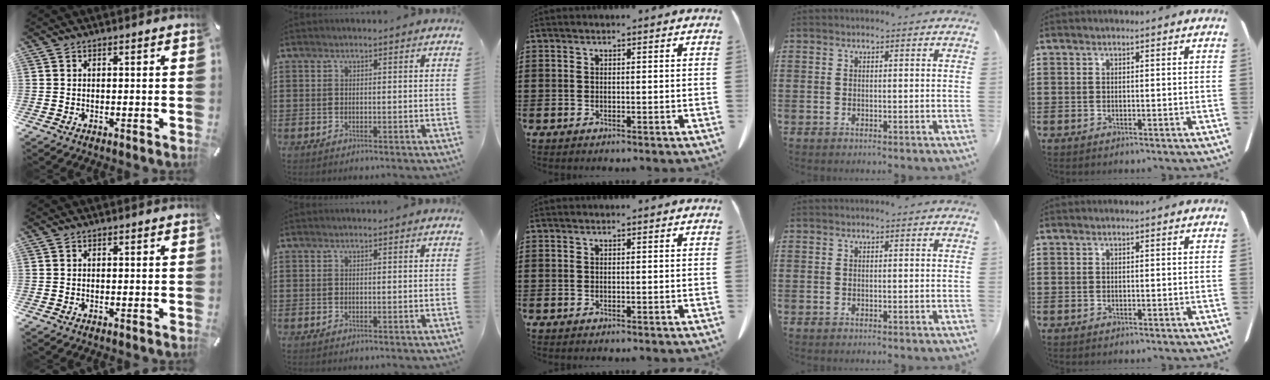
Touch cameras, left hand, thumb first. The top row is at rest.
{}